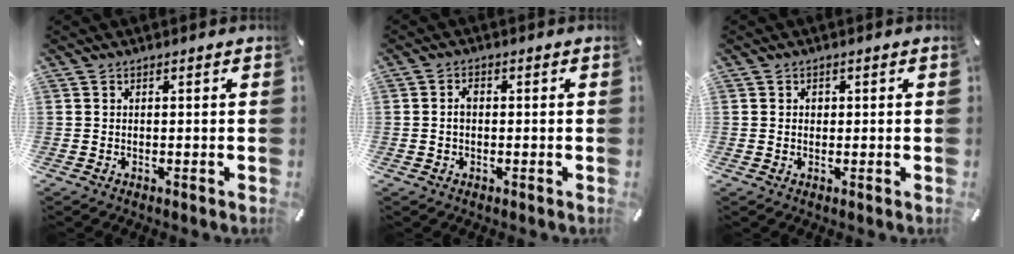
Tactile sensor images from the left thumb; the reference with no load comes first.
{"total": 2.0, "force": [0.0, 1.3, 1.5], "torque": [-0.031, 0.005, -0.002]}
{"total": 1.3, "force": [0.1, 1.2, 0.5], "torque": [-0.004, 0.002, -0.002]}